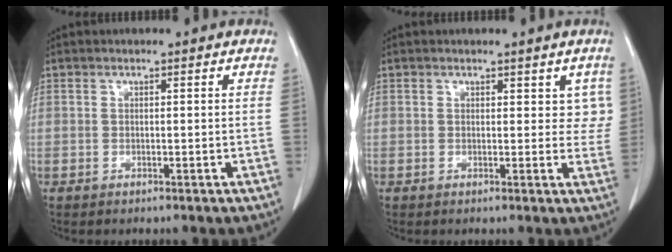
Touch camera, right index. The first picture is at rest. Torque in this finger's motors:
{"motor_torque": [-0.02, 0.01, 0.00, -0.01]}